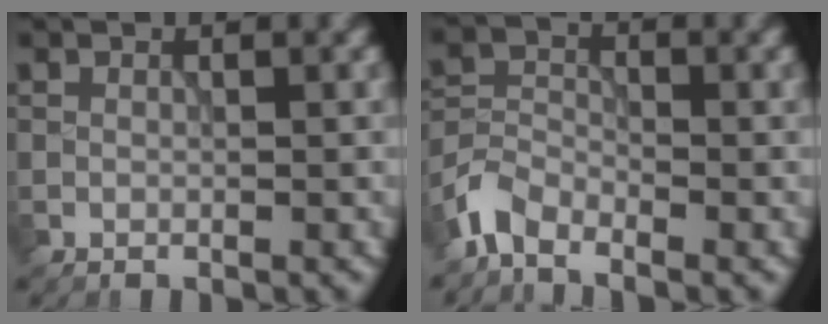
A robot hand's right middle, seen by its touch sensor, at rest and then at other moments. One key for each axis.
{"total": 3.2, "fx": -2.7, "fy": 1.3, "fz": 1.3, "tx": -0.028, "ty": 0.002, "tz": -0.068}